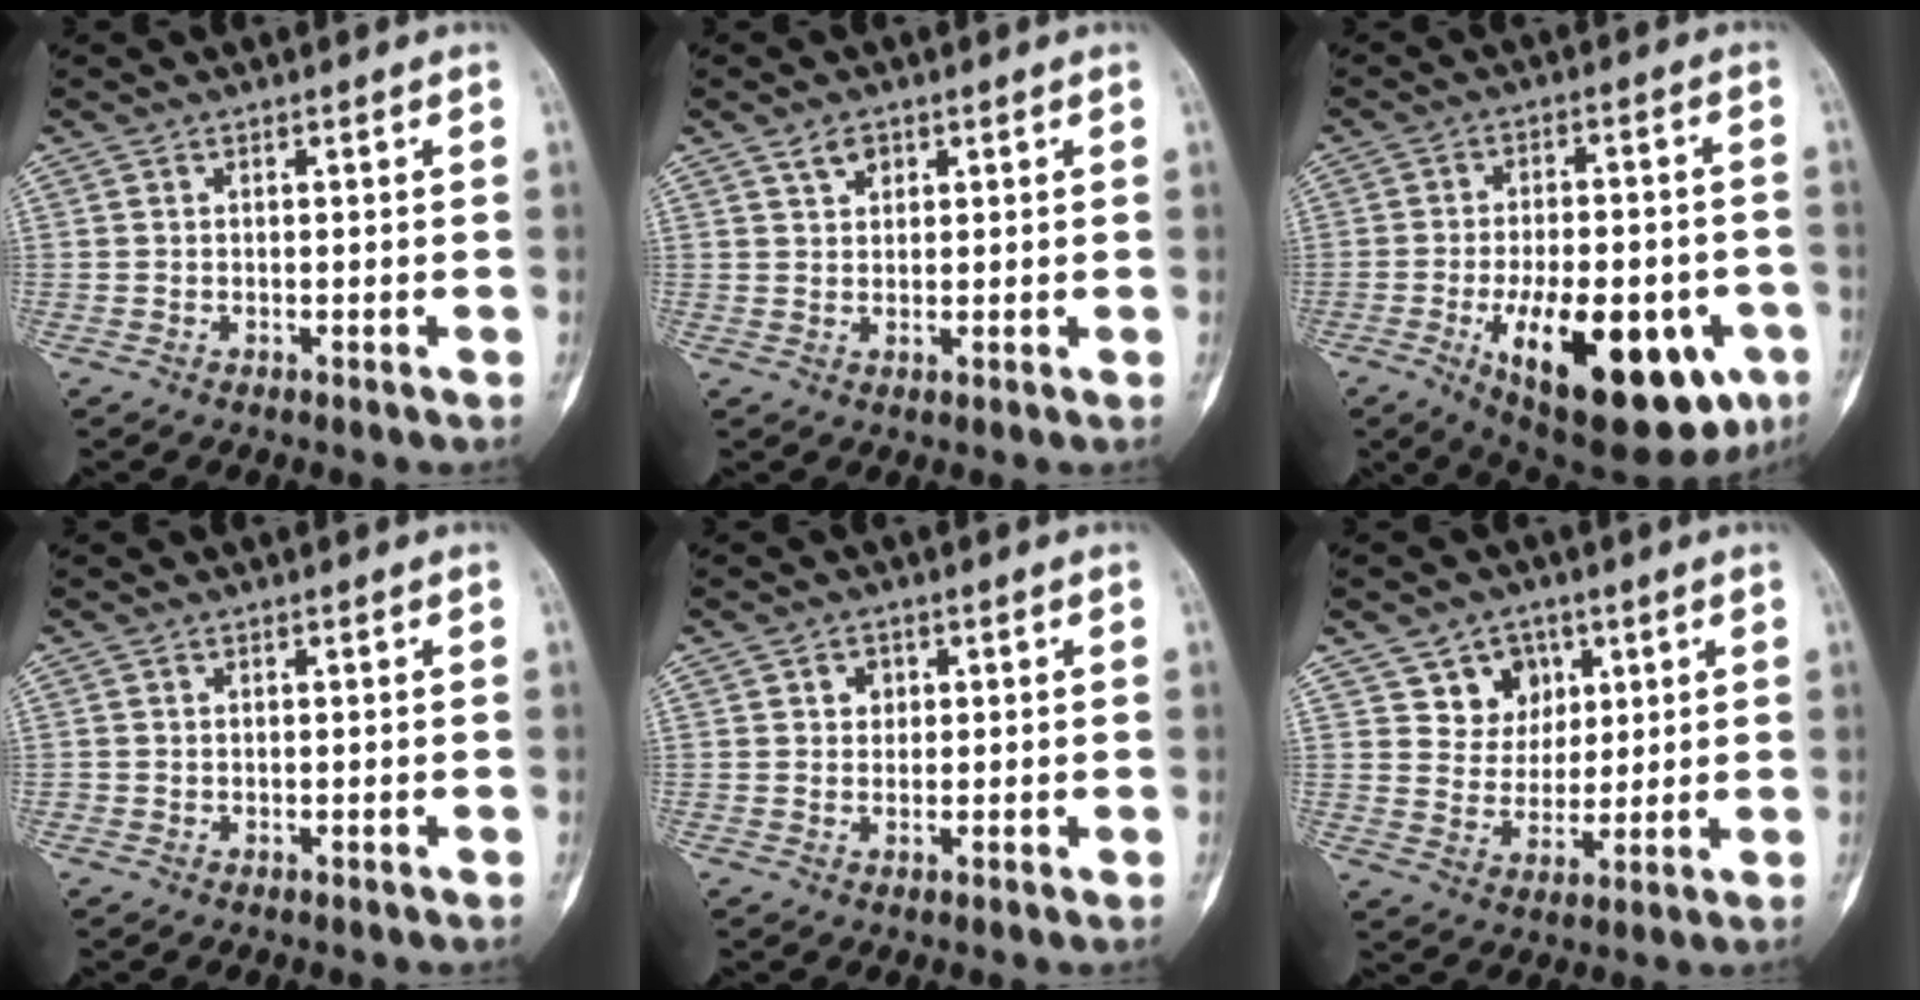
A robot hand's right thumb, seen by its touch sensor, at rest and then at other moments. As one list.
[{"total": 2.8, "force": [1.6, 1.8, 1.4], "torque": [-0.016, -0.007, 0.030]}, {"total": 24.3, "force": [-8.9, 10.4, 20.1], "torque": [-0.253, 0.004, -0.109]}, {"total": 0.0}, {"total": 2.4, "force": [0.7, 2.0, 1.1], "torque": [-0.003, -0.001, 0.008]}, {"total": 8.1, "force": [4.0, 6.8, 2.0], "torque": [0.007, -0.019, 0.072]}]